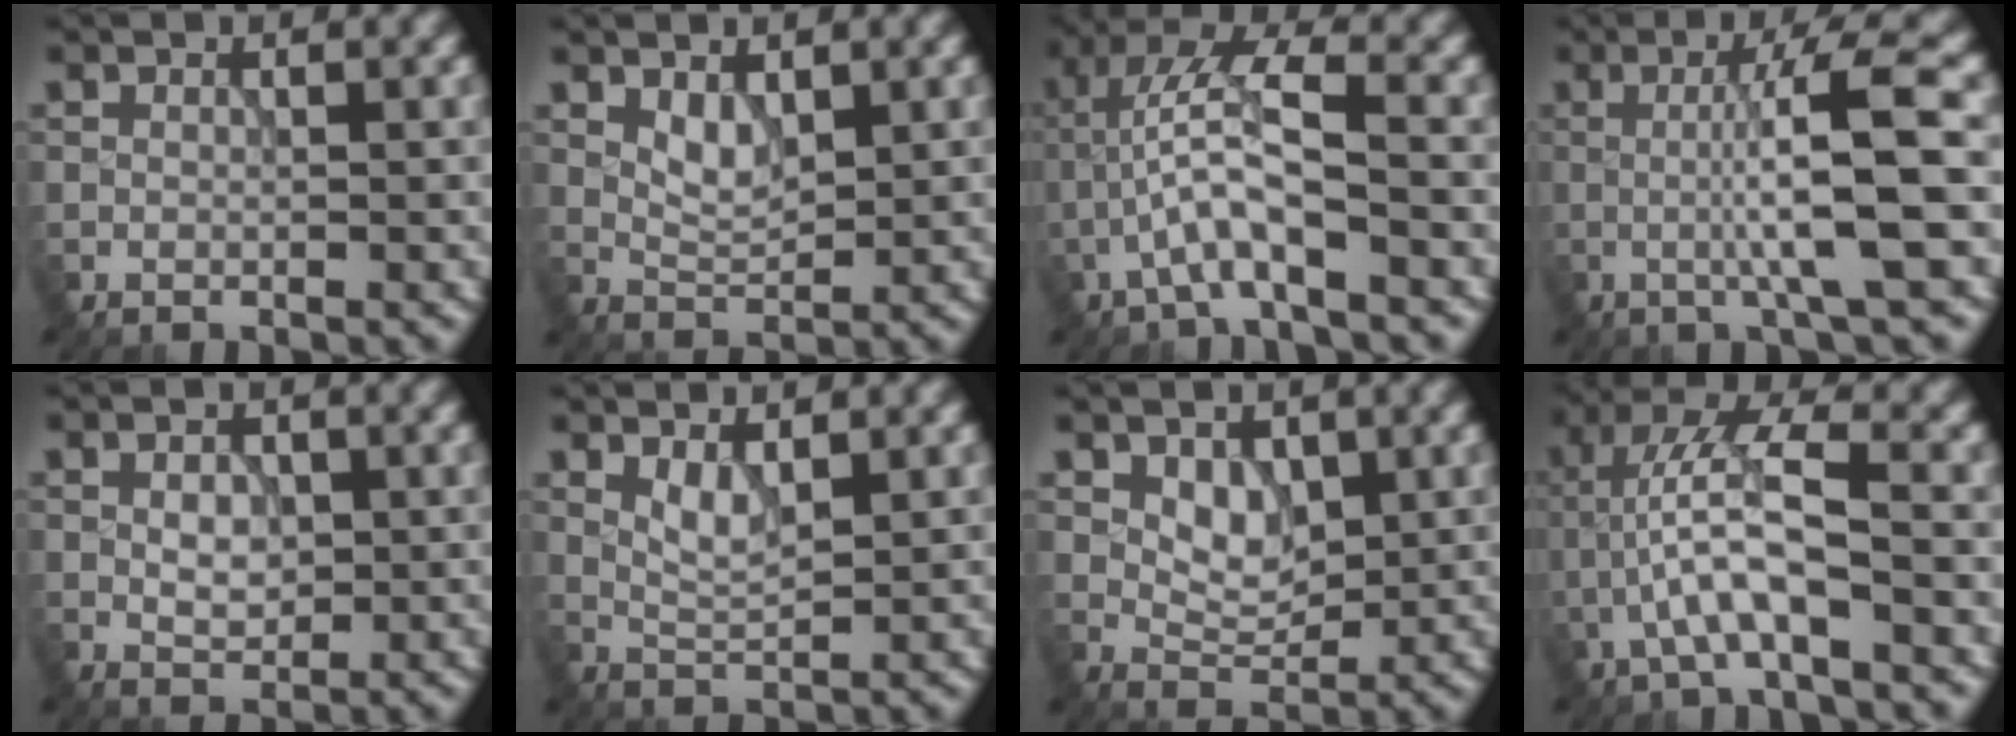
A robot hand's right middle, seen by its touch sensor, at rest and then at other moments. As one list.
[{"total": 2.0, "force": [1.0, 1.1, 1.3], "torque": [-0.026, -0.004, 0.024]}, {"total": 5.3, "force": [-1.8, 1.2, 4.8], "torque": [-0.098, 0.019, -0.039]}, {"total": 7.7, "force": [-0.4, 1.0, 7.6], "torque": [-0.114, 0.008, -0.010]}, {"total": 2.2, "force": [0.1, 1.5, 1.6], "torque": [-0.024, 0.000, 0.002]}, {"total": 1.9, "force": [1.1, 0.7, 1.5], "torque": [-0.032, -0.003, 0.025]}, {"total": 2.7, "force": [1.0, 1.9, 1.7], "torque": [-0.024, -0.007, 0.021]}, {"total": 5.7, "force": [-1.8, 1.4, 5.3], "torque": [-0.105, 0.019, -0.038]}]